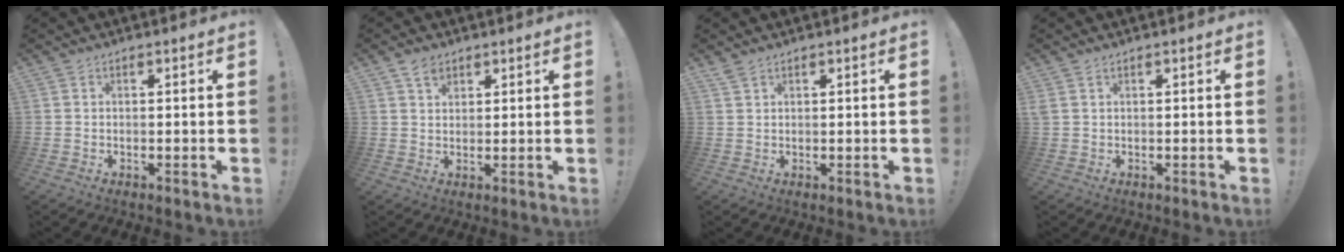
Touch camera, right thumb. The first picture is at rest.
{"total": 3.9, "force": [2.5, 2.5, 1.6], "torque": [-0.020, -0.008, 0.043]}
{"total": 1.7, "force": [1.4, 0.4, 0.8], "torque": [-0.018, -0.002, 0.027]}
{"total": 1.1, "force": [0.5, 0.1, 0.9], "torque": [-0.024, 0.002, 0.010]}